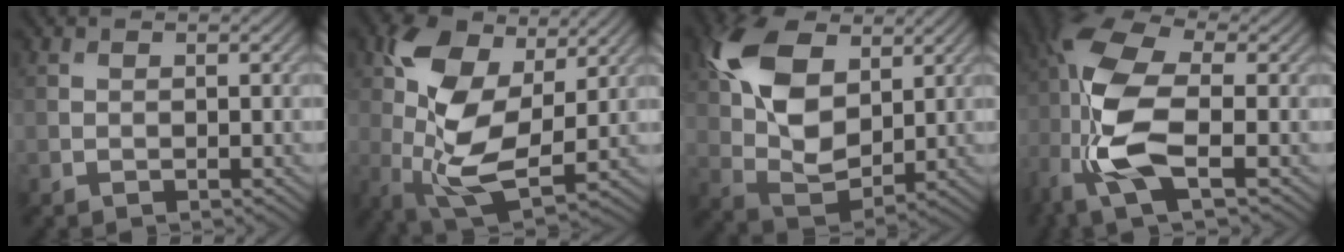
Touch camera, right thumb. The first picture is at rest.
{"total": 12.6, "force": [2.6, 6.8, 10.3], "torque": [-0.230, 0.006, 0.046]}
{"total": 12.7, "force": [4.5, 7.5, 9.1], "torque": [-0.223, 0.016, 0.087]}
{"total": 12.4, "force": [-2.5, 5.6, 10.8], "torque": [-0.250, 0.001, -0.060]}